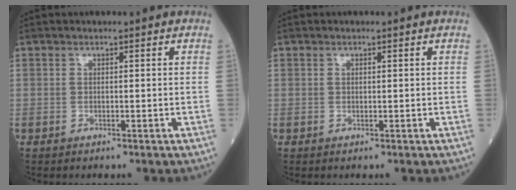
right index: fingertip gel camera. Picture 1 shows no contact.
{"total": 0.0}